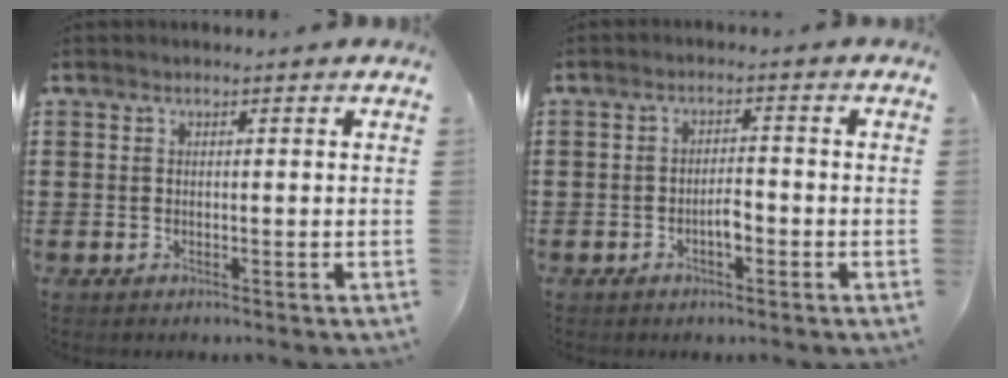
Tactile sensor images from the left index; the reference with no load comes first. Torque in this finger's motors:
{"motor_torque": [0.05, 0.05, 0.11, 0.03]}